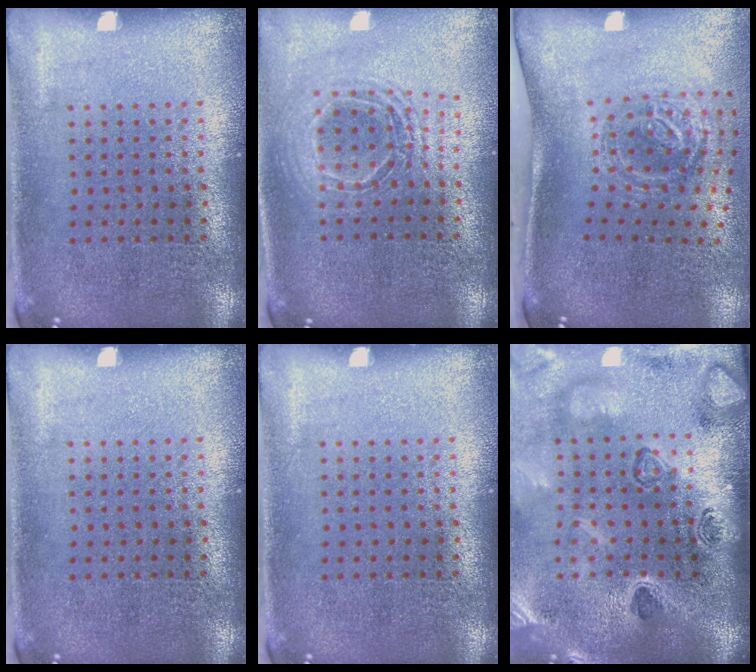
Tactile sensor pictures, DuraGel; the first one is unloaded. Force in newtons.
{"total": 1.5, "press": 1.3, "slide": 0.7}
{"total": 1.7, "press": 1.2, "slide": 1.3}
{"total": 0.0}
{"total": 0.0}
{"total": 4.4, "press": 3.1, "slide": 3.1}